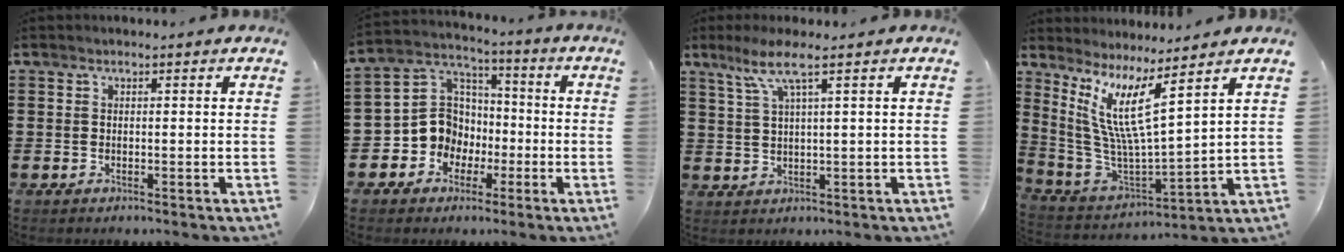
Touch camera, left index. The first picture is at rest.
{"total": 9.3, "force": [-2.3, 8.6, 2.8], "torque": [-0.105, 0.005, -0.046]}
{"total": 5.4, "force": [2.7, 0.2, 4.6], "torque": [-0.098, 0.003, 0.046]}
{"total": 10.4, "force": [5.2, 1.4, 8.8], "torque": [-0.197, -0.037, 0.087]}